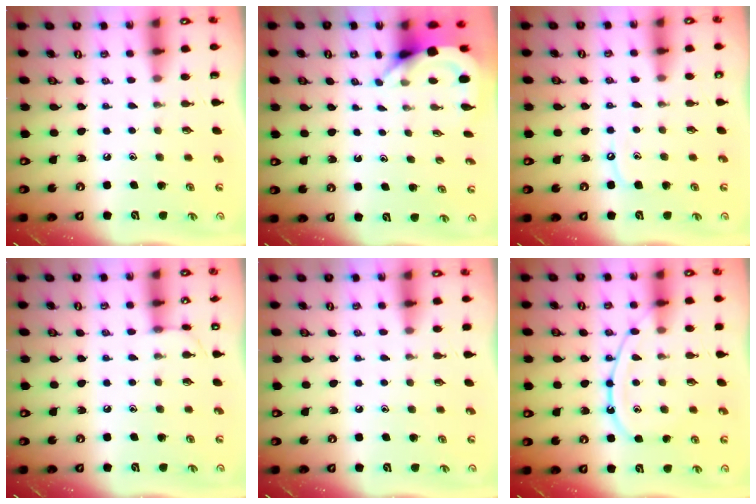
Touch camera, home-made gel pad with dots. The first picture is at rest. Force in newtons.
{"total": 3.8, "press": 3.8, "slide": 0.2}
{"total": 5.9, "press": 5.8, "slide": 0.7}
{"total": 4.3, "press": 4.3, "slide": 0.2}
{"total": 2.7, "press": 2.6, "slide": 0.4}
{"total": 11.6, "press": 11.6, "slide": 1.2}